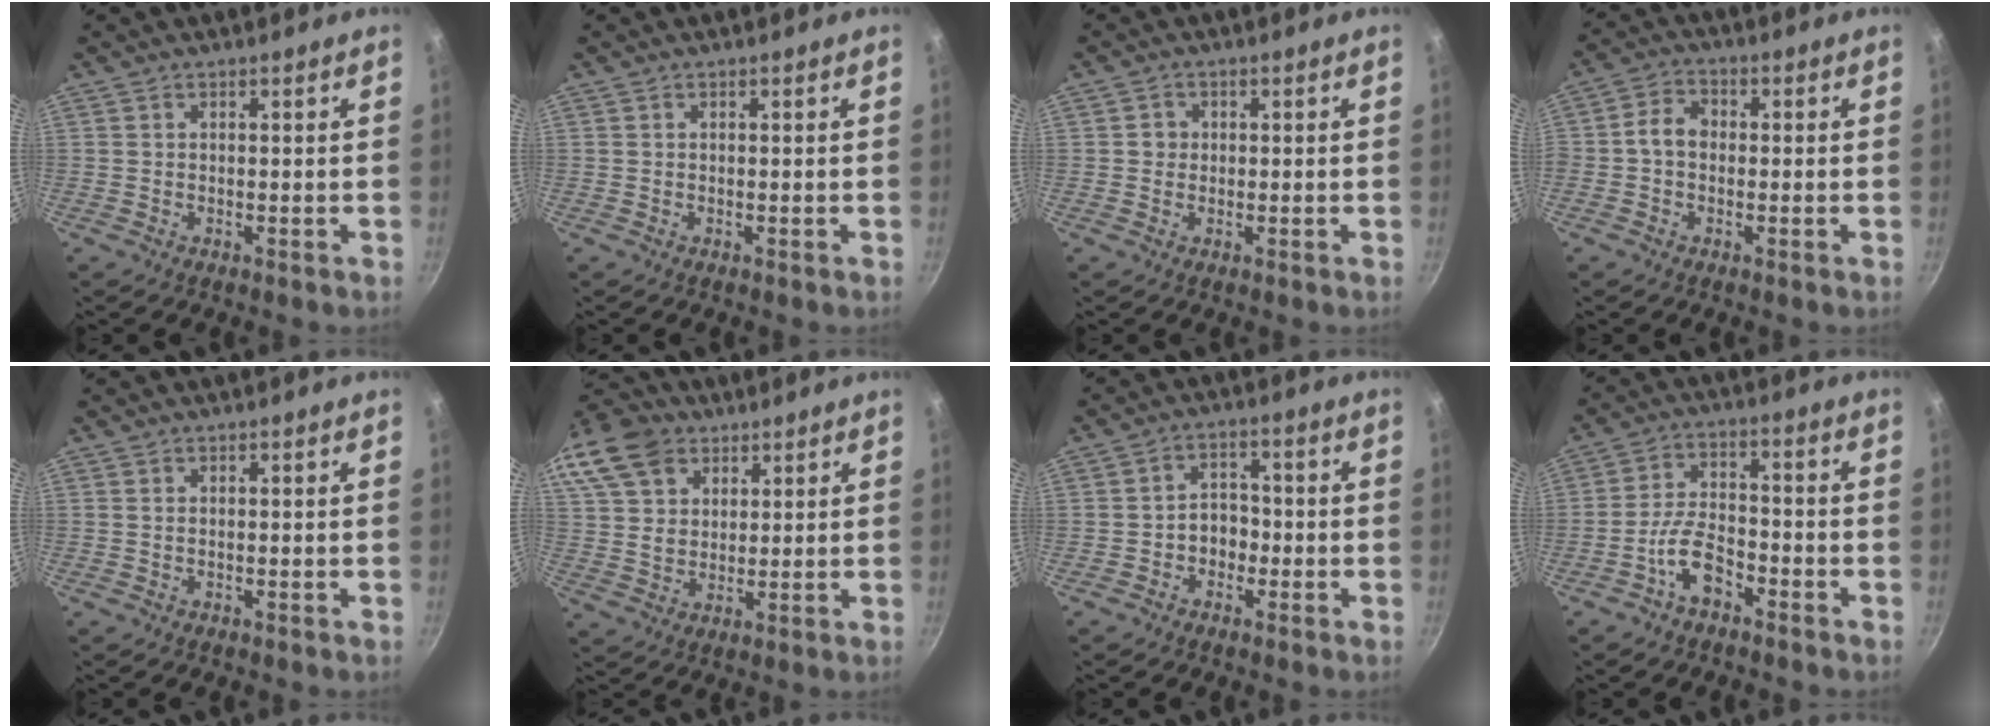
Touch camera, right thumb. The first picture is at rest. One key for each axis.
{"total": 0.0}
{"total": 2.0, "fx": 0.1, "fy": 1.9, "fz": 0.5, "tx": 0.002, "ty": 0.004, "tz": -0.002}
{"total": 4.7, "fx": -0.4, "fy": 3.6, "fz": 2.9, "tx": -0.041, "ty": 0.016, "tz": -0.022}
{"total": 0.0}
{"total": 22.1, "fx": 11.7, "fy": 15.7, "fz": 10.3, "tx": -0.248, "ty": 0.025, "tz": 0.219}
{"total": 4.5, "fx": -1.5, "fy": 3.6, "fz": 2.4, "tx": -0.005, "ty": 0.019, "tz": -0.027}
{"total": 7.4, "fx": -4.2, "fy": 3.7, "fz": 4.9, "tx": -0.081, "ty": 0.040, "tz": -0.083}